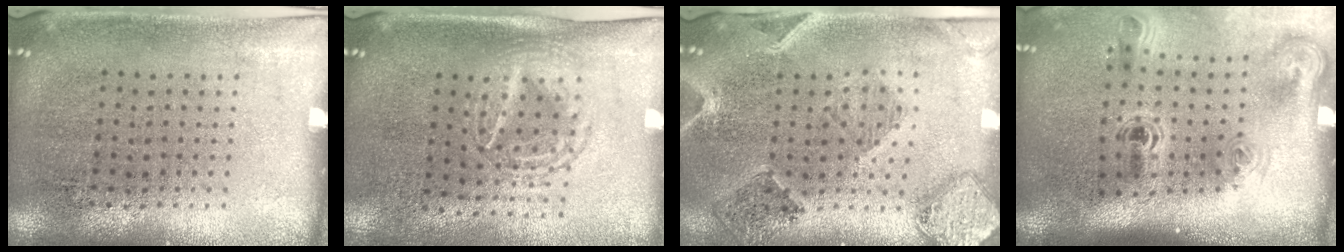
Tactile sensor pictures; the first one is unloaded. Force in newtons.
{"total": 1.5, "press": 1.3, "slide": 0.7}
{"total": 1.6, "press": 1.5, "slide": 0.3}
{"total": 2.3, "press": 1.5, "slide": 1.7}